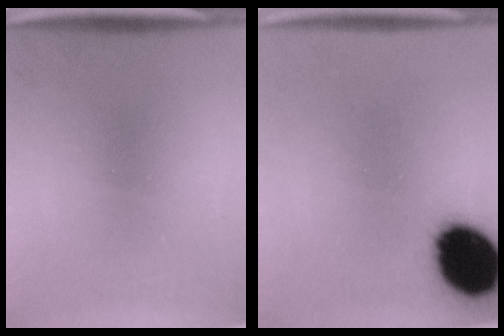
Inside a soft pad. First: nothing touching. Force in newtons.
{"total": 17.6}